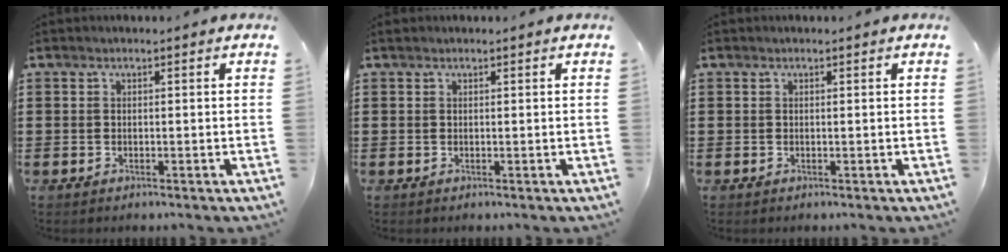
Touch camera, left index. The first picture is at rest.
{"total": 0.0}
{"total": 0.0}